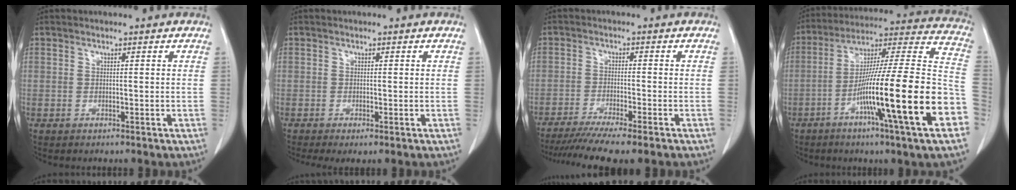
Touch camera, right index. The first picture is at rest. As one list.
[{"total": 2.1, "force": [-1.1, 0.5, 1.7], "torque": [-0.028, -0.008, -0.019]}, {"total": 10.2, "force": [-8.4, -0.4, 5.8], "torque": [-0.077, -0.023, -0.133]}, {"total": 25.1, "force": [-9.0, 0.1, 23.4], "torque": [-0.313, -0.013, -0.155]}]